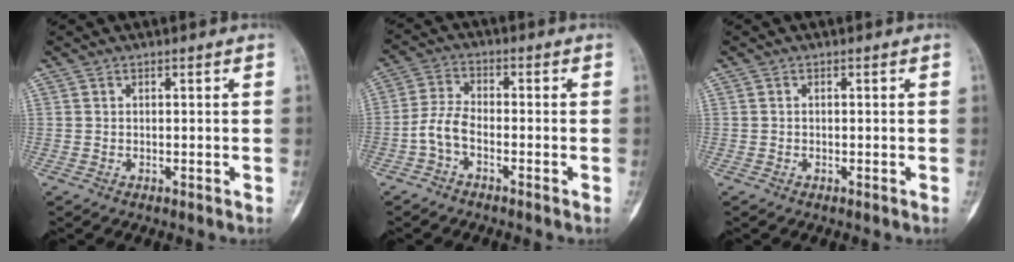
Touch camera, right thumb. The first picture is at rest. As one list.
[{"total": 5.2, "force": [-2.3, 2.8, 3.7], "torque": [-0.073, 0.019, -0.057]}, {"total": 0.0}]